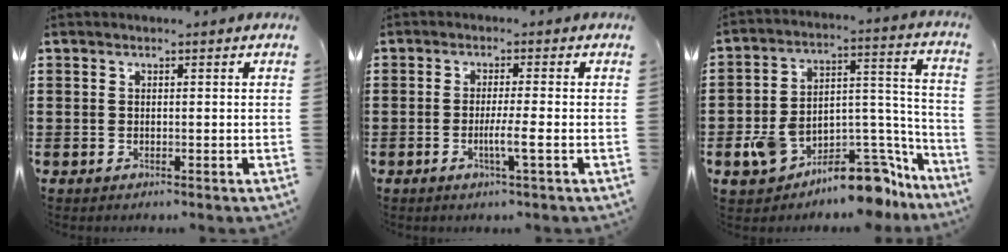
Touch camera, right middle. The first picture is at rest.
{"total": 3.7, "force": [-1.3, -0.1, 3.4], "torque": [-0.061, -0.008, -0.025]}
{"total": 10.7, "force": [-8.8, 3.6, 5.0], "torque": [-0.089, 0.030, -0.167]}